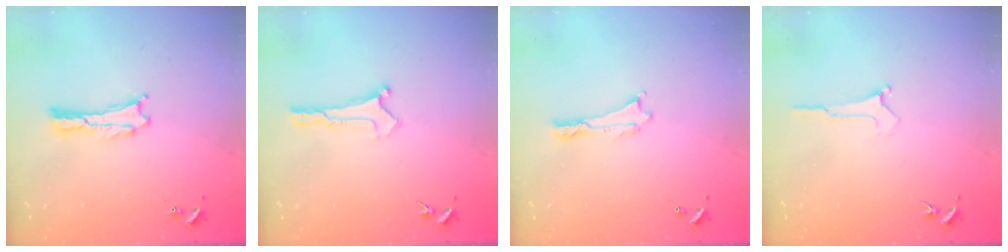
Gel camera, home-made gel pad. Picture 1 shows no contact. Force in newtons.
{"total": 0.0}
{"total": 0.0}
{"total": 0.0}